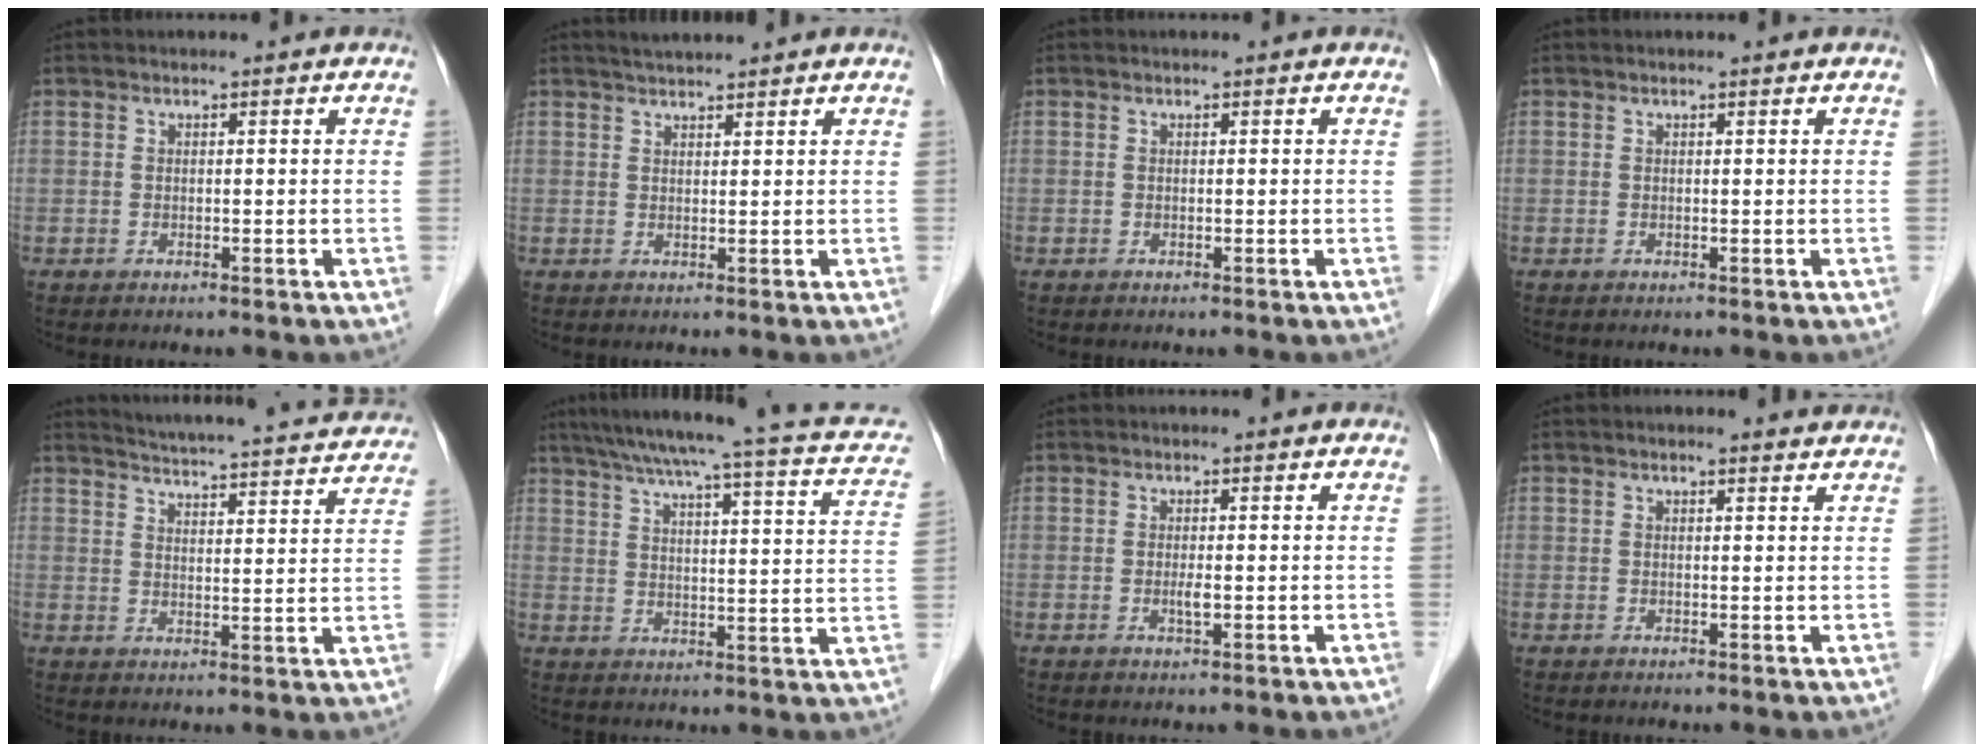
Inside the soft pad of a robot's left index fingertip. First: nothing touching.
{"total": 2.7, "force": [2.6, 0.0, 1.0], "torque": [-0.016, 0.016, 0.045]}
{"total": 0.0}
{"total": 0.0}
{"total": 23.1, "force": [21.8, 2.4, 7.0], "torque": [-0.106, -0.034, 0.264]}
{"total": 21.4, "force": [16.5, 2.6, 13.4], "torque": [-0.200, 0.009, 0.194]}
{"total": 1.2, "force": [-0.3, 0.1, 1.1], "torque": [-0.022, -0.006, -0.005]}
{"total": 1.9, "force": [1.8, 0.2, 0.5], "torque": [-0.013, 0.002, 0.018]}